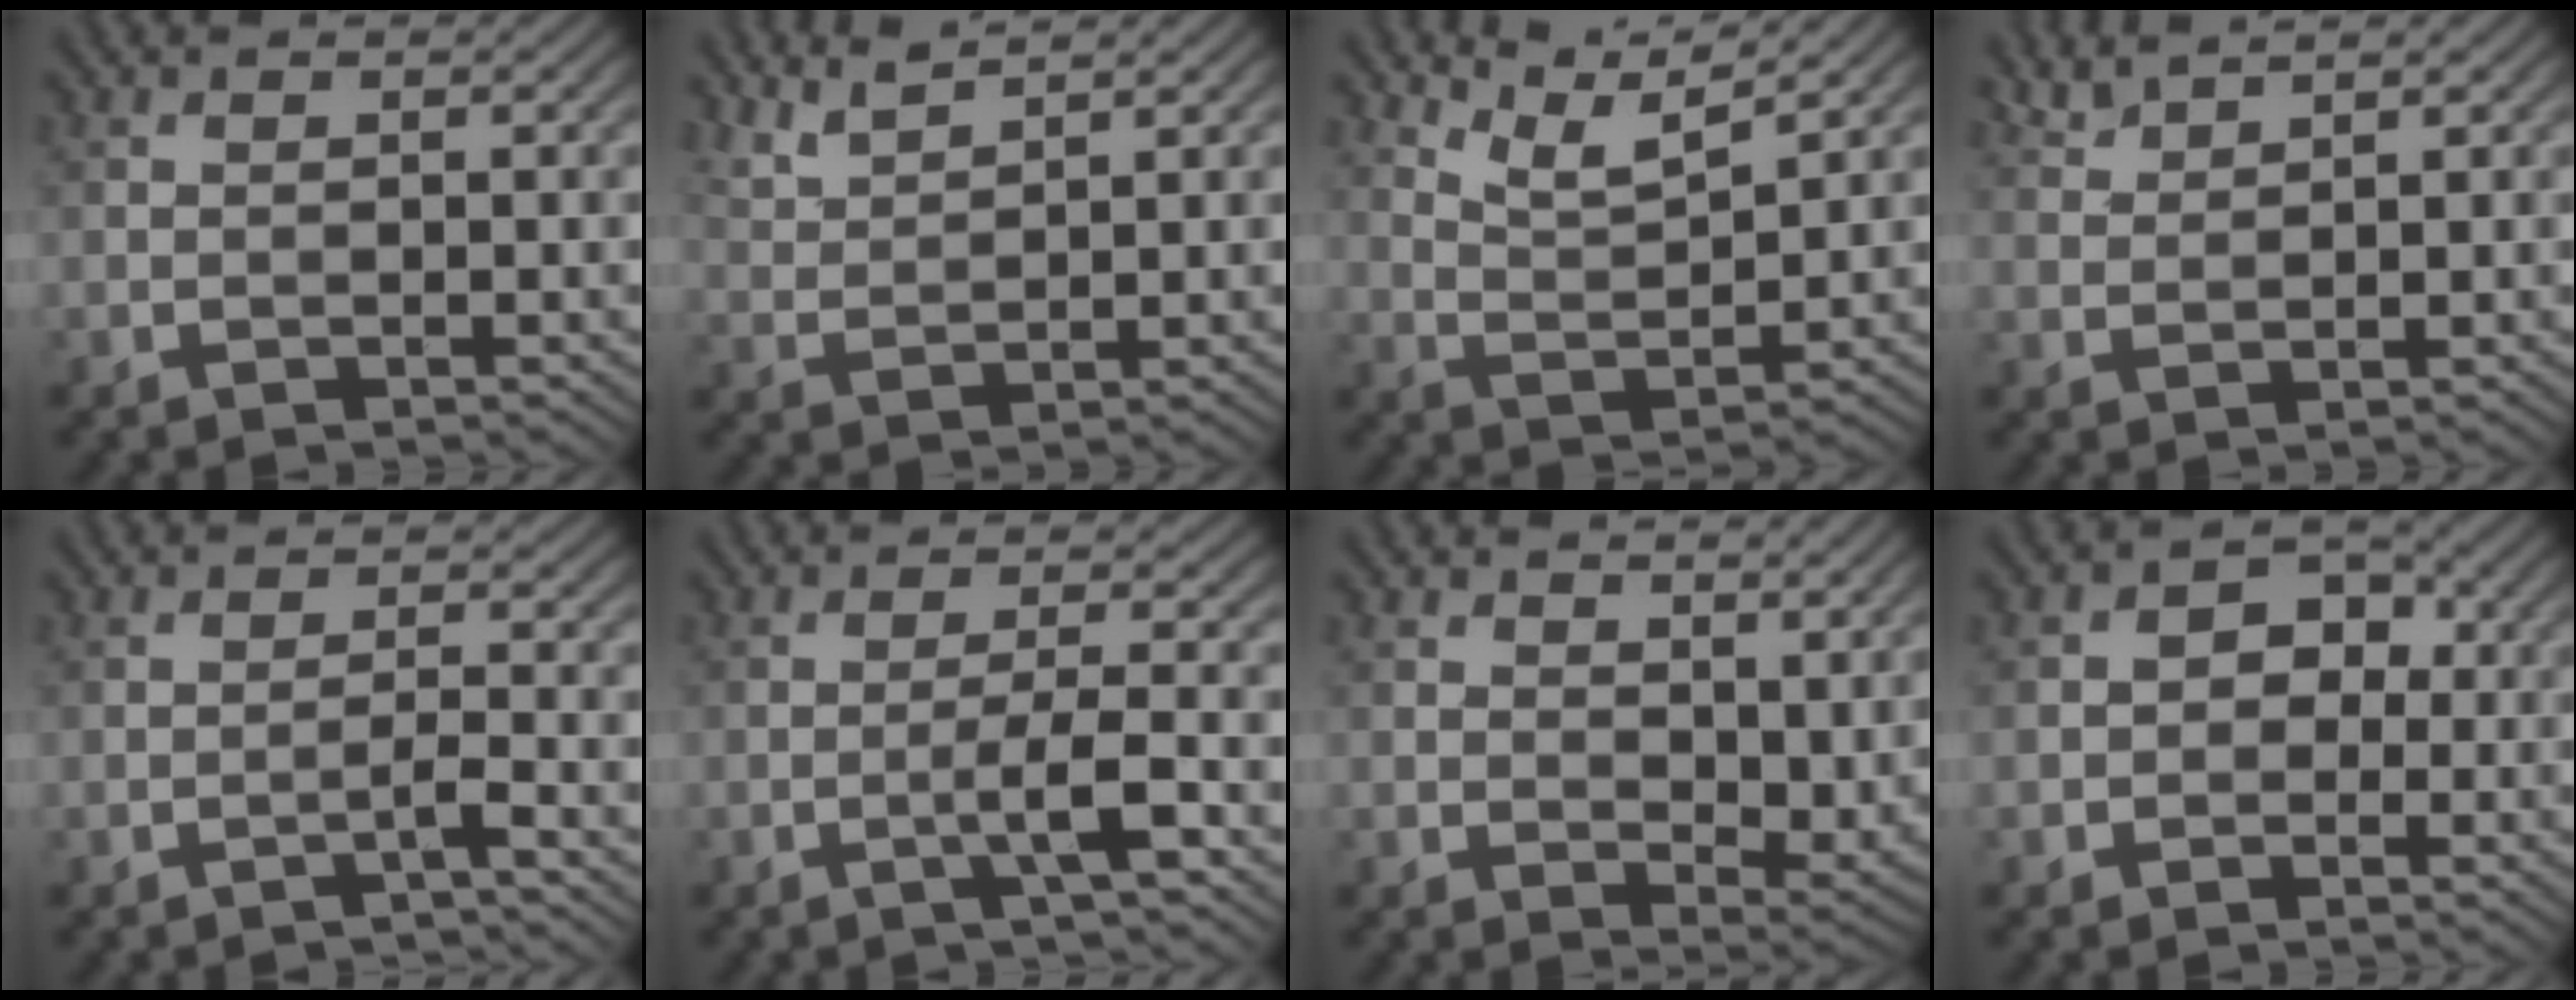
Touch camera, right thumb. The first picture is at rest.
{"total": 4.0, "force": [3.5, 0.6, 1.8], "torque": [-0.038, 0.002, 0.076]}
{"total": 6.3, "force": [5.2, 1.0, 3.5], "torque": [-0.084, -0.002, 0.103]}
{"total": 2.5, "force": [2.2, 0.3, 1.1], "torque": [-0.026, 0.006, 0.049]}
{"total": 2.0, "force": [-1.3, -0.1, 1.5], "torque": [-0.022, 0.014, -0.034]}
{"total": 3.8, "force": [-1.6, 0.1, 3.4], "torque": [-0.059, 0.016, -0.041]}
{"total": 6.2, "force": [2.8, 3.4, 4.3], "torque": [-0.075, -0.009, 0.054]}
{"total": 3.3, "force": [-0.4, 2.7, 1.9], "torque": [-0.019, 0.005, -0.017]}